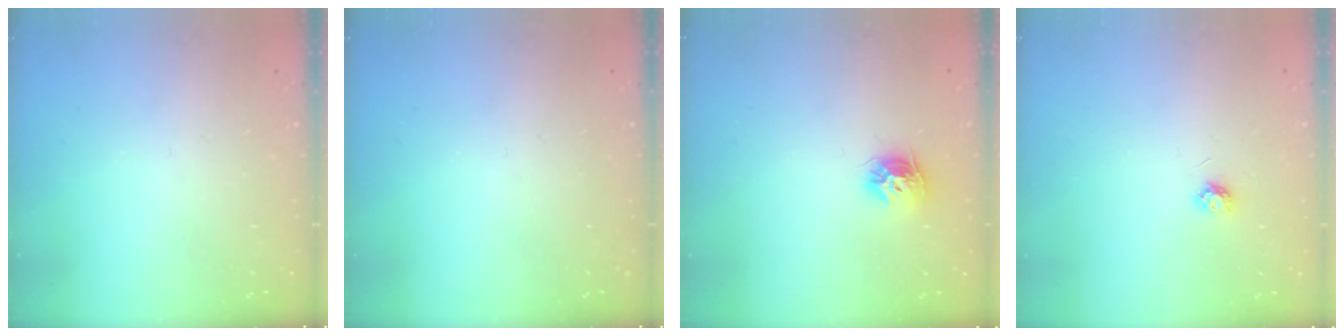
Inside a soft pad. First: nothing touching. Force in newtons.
{"total": 0.0}
{"total": 8.7, "press": 8.7, "slide": 0.3}
{"total": 3.5, "press": 3.4, "slide": 0.3}